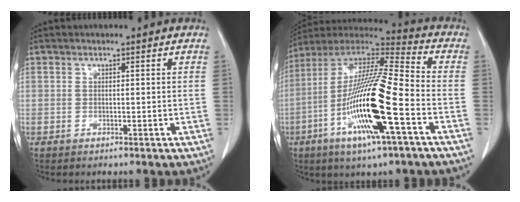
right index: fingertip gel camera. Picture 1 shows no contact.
{"total": 20.8, "force": [-6.5, 1.8, 19.7], "torque": [-0.400, -0.022, -0.123]}